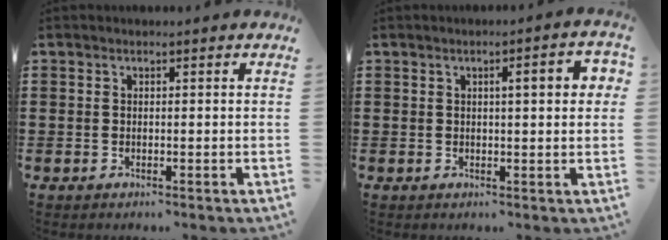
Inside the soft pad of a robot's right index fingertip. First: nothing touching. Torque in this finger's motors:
{"motor_torque": [0.32, -0.14, 0.14, 0.09]}